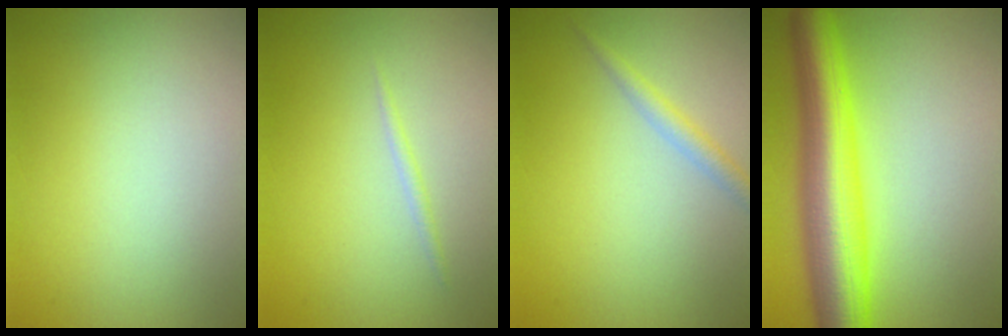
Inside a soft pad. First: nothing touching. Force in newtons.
{"total": 0.6, "press": 0.6, "slide": 0.0}
{"total": 1.6, "press": 1.6, "slide": 0.0}
{"total": 9.1, "press": 9.1, "slide": 0.2}